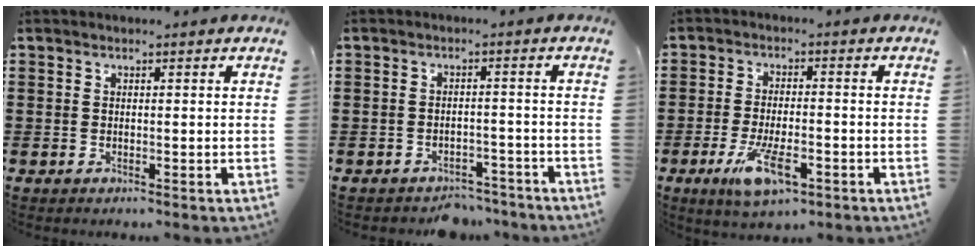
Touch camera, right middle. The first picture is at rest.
{"total": 3.1, "force": [-3.0, 0.6, -0.2], "torque": [-0.005, -0.002, -0.065]}
{"total": 8.3, "force": [-3.5, 3.2, 6.9], "torque": [-0.147, -0.013, -0.059]}